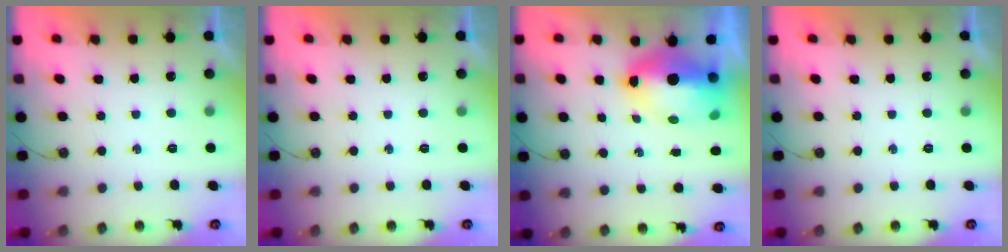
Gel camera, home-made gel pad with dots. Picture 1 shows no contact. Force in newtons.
{"total": 0.0}
{"total": 11.5, "press": 11.3, "slide": 1.8}
{"total": 0.0}